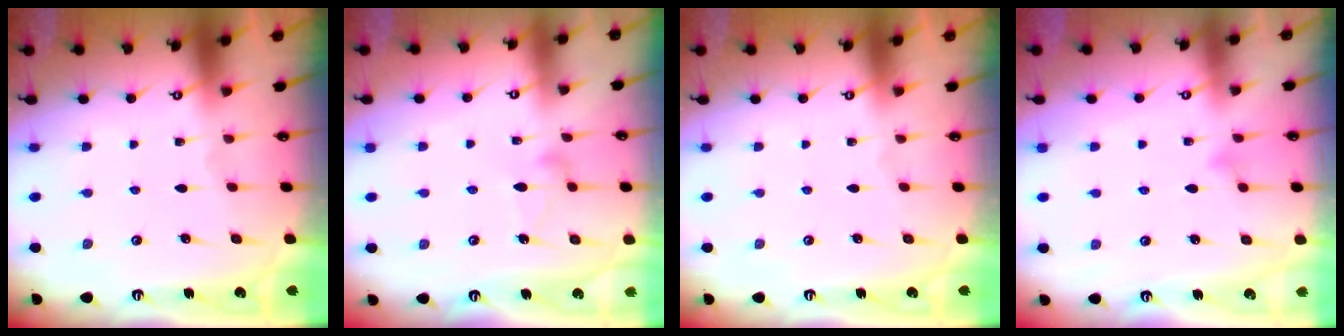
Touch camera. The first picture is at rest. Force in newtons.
{"total": 8.8, "press": 8.8, "slide": 0.5}
{"total": 0.0}
{"total": 4.7, "press": 4.7, "slide": 0.5}